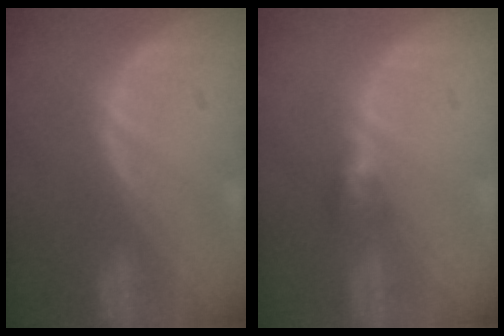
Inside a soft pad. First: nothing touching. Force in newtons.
{"total": 2.6, "press": 2.5, "slide": 0.2}